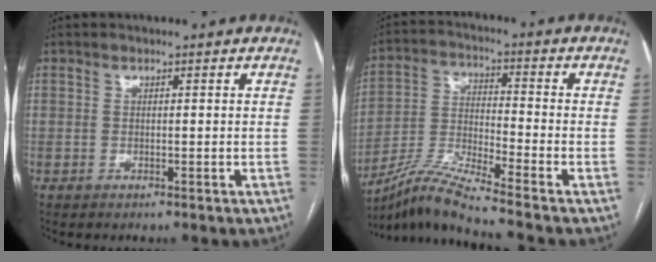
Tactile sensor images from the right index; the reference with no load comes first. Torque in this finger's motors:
{"motor_torque": [-0.28, -0.82, 0.00, 0.05]}